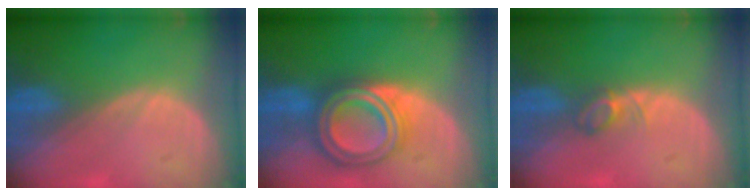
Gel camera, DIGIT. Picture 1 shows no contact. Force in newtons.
{"total": 8.0, "press": 8.0, "slide": 0.5}
{"total": 2.4, "press": 2.4, "slide": 0.4}